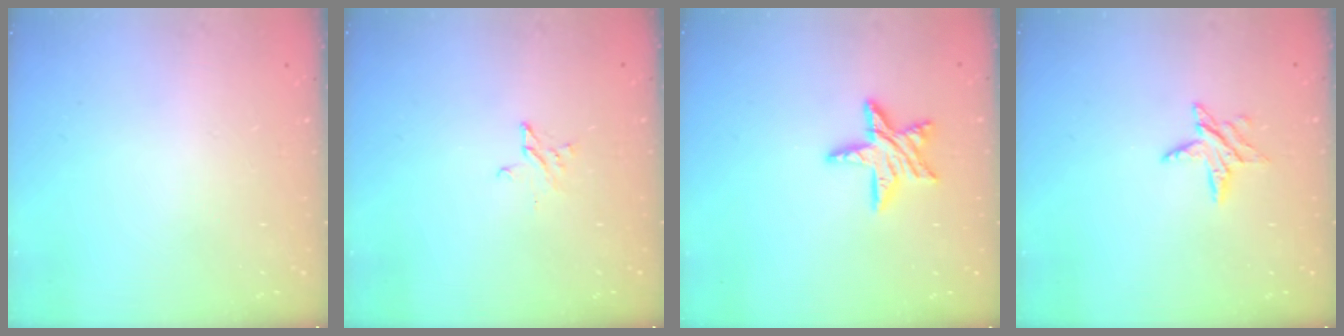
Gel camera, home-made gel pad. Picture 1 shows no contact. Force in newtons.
{"total": 2.2, "press": 2.2, "slide": 0.2}
{"total": 11.2, "press": 11.2, "slide": 1.0}
{"total": 6.5, "press": 6.5, "slide": 0.5}